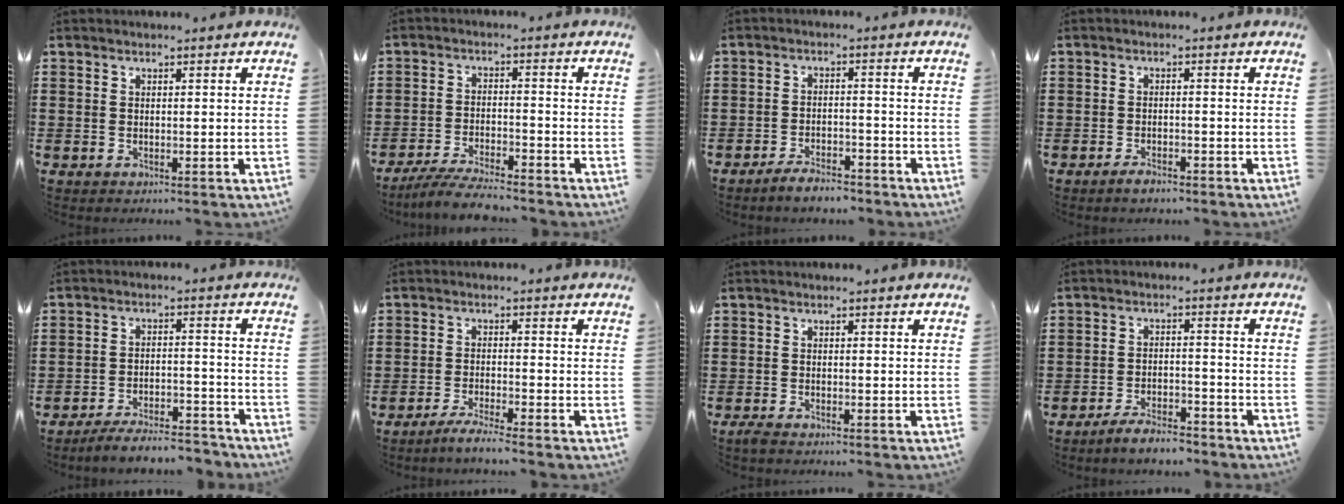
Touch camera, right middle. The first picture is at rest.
{"total": 5.5, "force": [-5.1, 0.2, 2.0], "torque": [-0.047, -0.011, -0.099]}
{"total": 3.8, "force": [-3.6, 0.5, 1.1], "torque": [-0.021, 0.005, -0.070]}
{"total": 1.8, "force": [-1.5, 0.4, 0.8], "torque": [-0.018, -0.004, -0.028]}
{"total": 5.7, "force": [-5.4, 0.4, 1.8], "torque": [-0.036, -0.002, -0.106]}
{"total": 2.8, "force": [-2.5, -0.5, 1.3], "torque": [-0.029, -0.005, -0.048]}
{"total": 1.0, "force": [-0.9, 0.2, 0.5], "torque": [-0.009, -0.003, -0.017]}
{"total": 4.3, "force": [-4.1, 0.5, 1.4], "torque": [-0.032, 0.003, -0.081]}